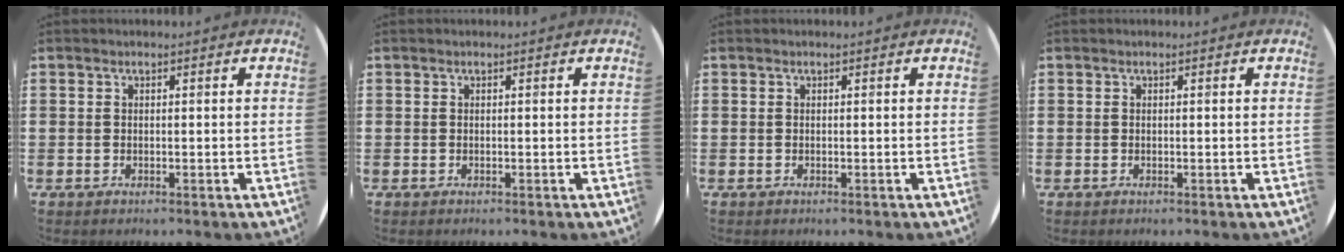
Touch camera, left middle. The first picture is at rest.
{"total": 0.0}
{"total": 0.0}
{"total": 0.0}